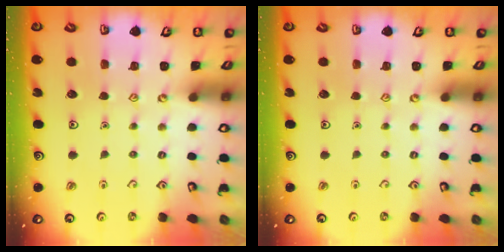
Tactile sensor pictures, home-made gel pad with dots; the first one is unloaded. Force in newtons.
{"total": 0.0}